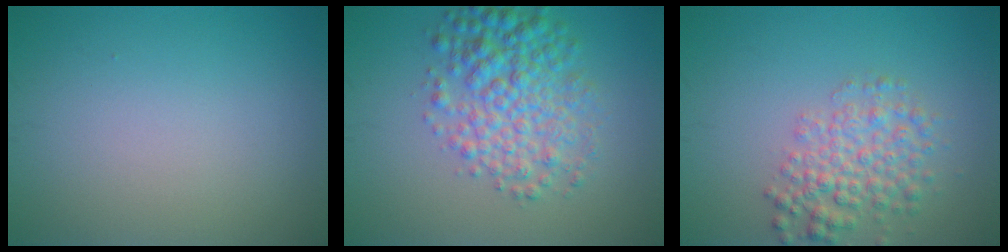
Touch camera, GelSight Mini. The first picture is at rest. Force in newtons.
{"total": 5.7, "press": 5.7, "slide": 0.1}
{"total": 4.0, "press": 4.0, "slide": 0.2}